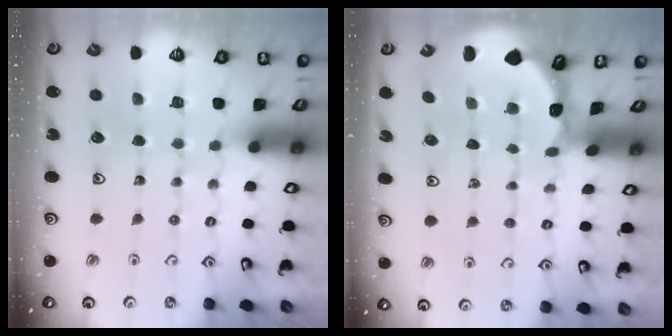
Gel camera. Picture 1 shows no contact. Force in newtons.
{"total": 1.0, "press": 1.0, "slide": 0.1}